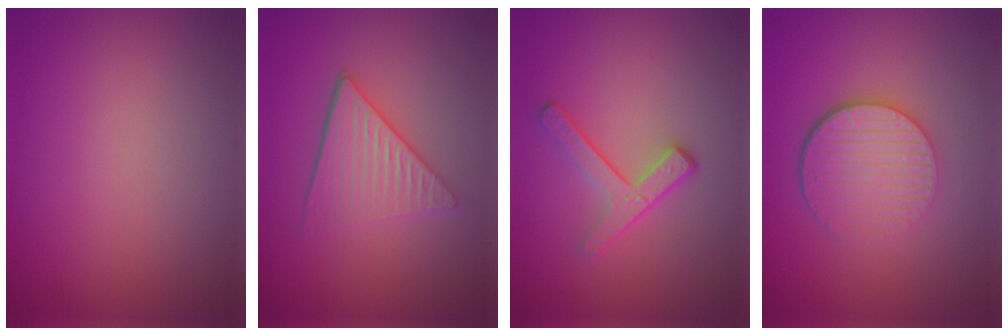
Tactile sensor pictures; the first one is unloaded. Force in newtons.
{"total": 4.5, "press": 3.5, "slide": 2.8}
{"total": 3.1, "press": 2.5, "slide": 1.9}
{"total": 5.3, "press": 3.8, "slide": 3.6}